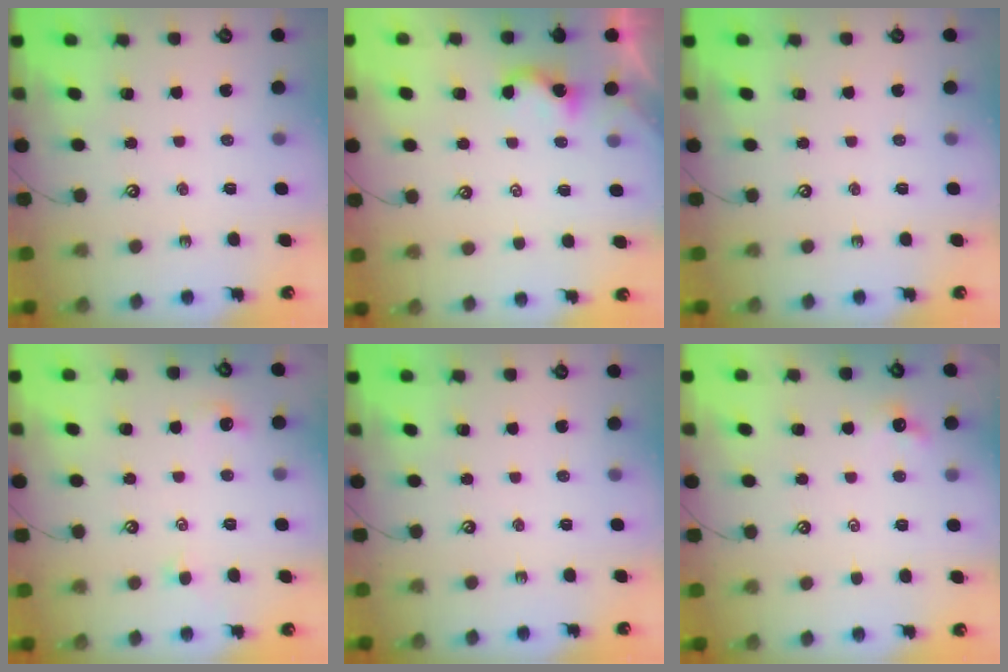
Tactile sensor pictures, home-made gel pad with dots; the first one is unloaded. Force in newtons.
{"total": 2.3, "press": 2.3, "slide": 0.2}
{"total": 0.0}
{"total": 1.4, "press": 1.3, "slide": 0.6}
{"total": 0.0}
{"total": 0.7, "press": 0.6, "slide": 0.5}